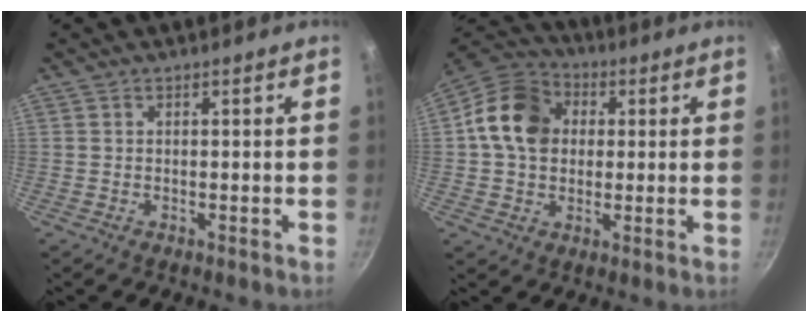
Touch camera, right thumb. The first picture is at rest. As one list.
[{"total": 13.6, "force": [2.0, 10.9, 7.9], "torque": [-0.113, 0.020, 0.016]}]